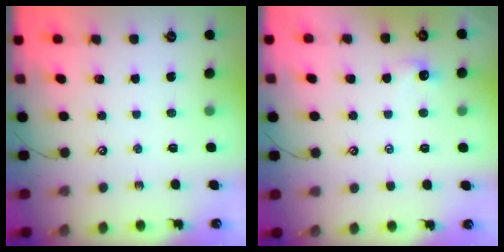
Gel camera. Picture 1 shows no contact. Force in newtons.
{"total": 0.9, "press": 0.8, "slide": 0.4}